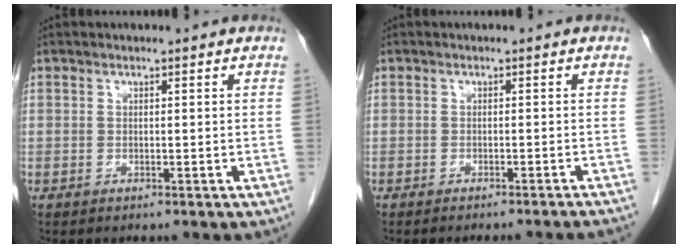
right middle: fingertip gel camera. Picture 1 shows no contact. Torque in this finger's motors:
{"motor_torque": [0.13, -0.03, 0.03, 0.01]}